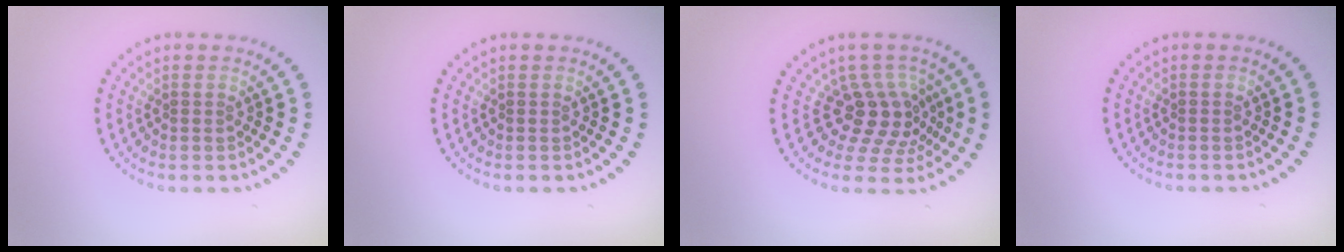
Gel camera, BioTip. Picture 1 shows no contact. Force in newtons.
{"total": 0.0}
{"total": 4.3, "press": 3.1, "slide": 3.0}
{"total": 0.0}